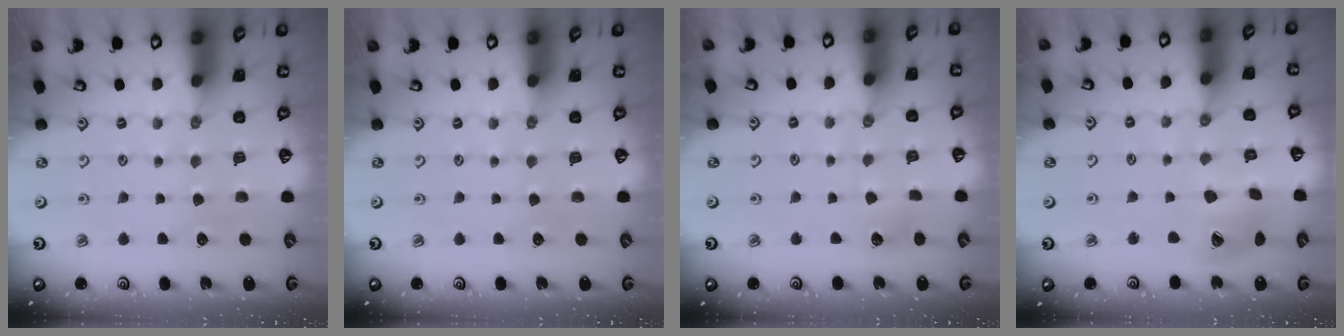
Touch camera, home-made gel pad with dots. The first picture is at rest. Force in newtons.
{"total": 0.0}
{"total": 3.8, "press": 3.8, "slide": 0.5}
{"total": 11.9, "press": 11.8, "slide": 1.4}